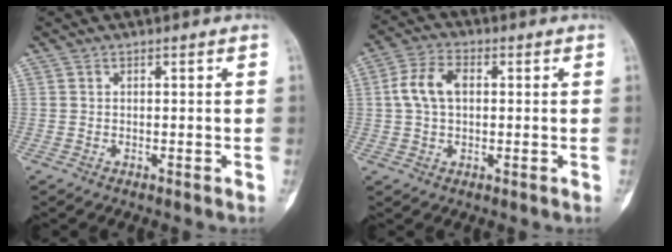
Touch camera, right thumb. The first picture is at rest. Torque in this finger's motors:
{"motor_torque": [0.04, 0.04, 0.25, -0.21, 0.03]}